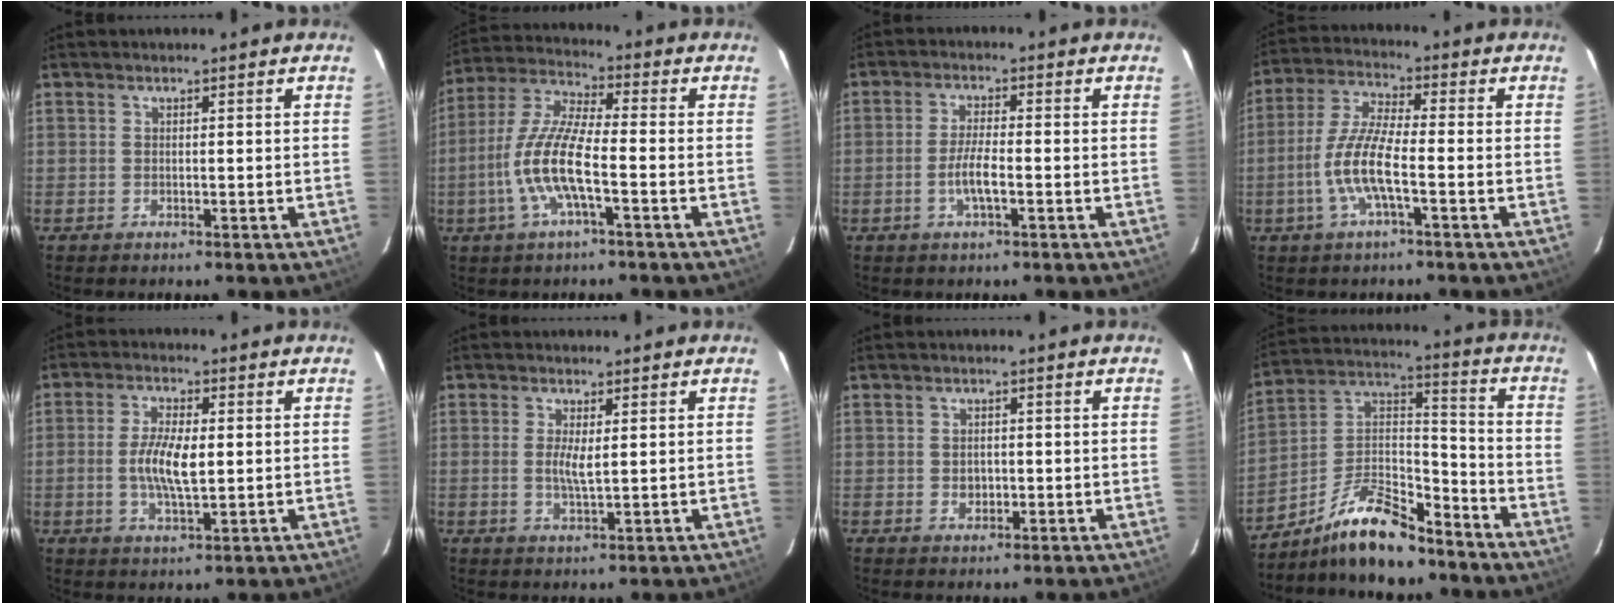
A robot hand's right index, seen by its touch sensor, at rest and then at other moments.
{"total": 11.7, "force": [-3.6, 2.3, 10.9], "torque": [-0.233, -0.001, -0.073]}
{"total": 4.4, "force": [-1.6, 0.8, 4.0], "torque": [-0.081, -0.002, -0.031]}
{"total": 9.3, "force": [-2.9, 1.6, 8.7], "torque": [-0.188, 0.000, -0.059]}
{"total": 7.4, "force": [-0.2, 2.8, 6.9], "torque": [-0.135, 0.000, -0.004]}
{"total": 3.3, "force": [0.3, 0.7, 3.2], "torque": [-0.061, -0.006, 0.006]}
{"total": 2.2, "force": [-0.3, 1.9, 1.0], "torque": [-0.015, 0.001, -0.003]}
{"total": 14.6, "force": [-11.1, 5.0, 8.0], "torque": [-0.166, 0.032, -0.198]}